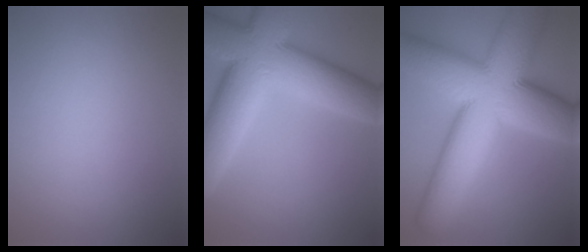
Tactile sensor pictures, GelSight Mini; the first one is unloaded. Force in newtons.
{"total": 13.3, "press": 13.3, "slide": 1.1}
{"total": 17.4, "press": 17.4, "slide": 0.5}